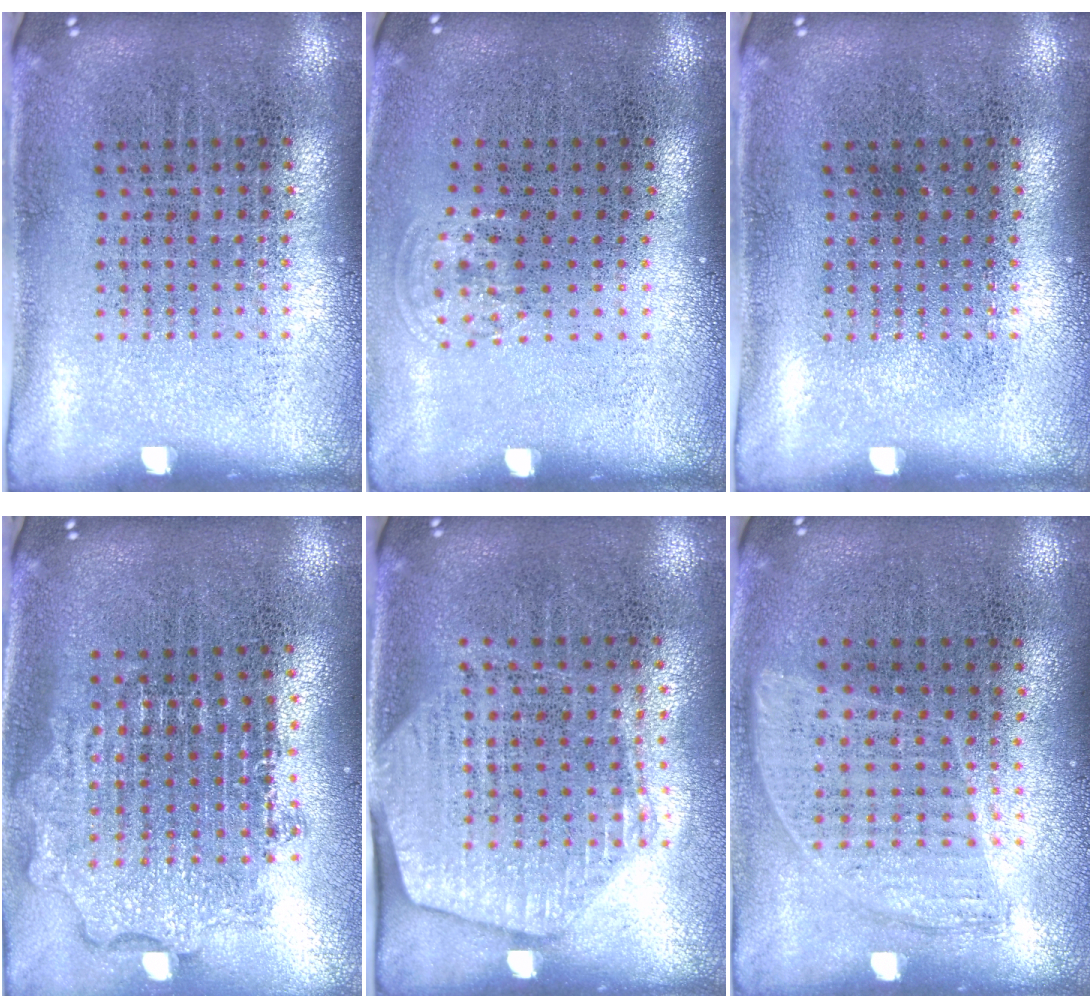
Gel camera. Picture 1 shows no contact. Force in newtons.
{"total": 0.8, "press": 0.6, "slide": 0.5}
{"total": 0.0}
{"total": 1.9, "press": 1.5, "slide": 1.1}
{"total": 1.6, "press": 1.4, "slide": 0.8}
{"total": 0.9, "press": 0.8, "slide": 0.4}